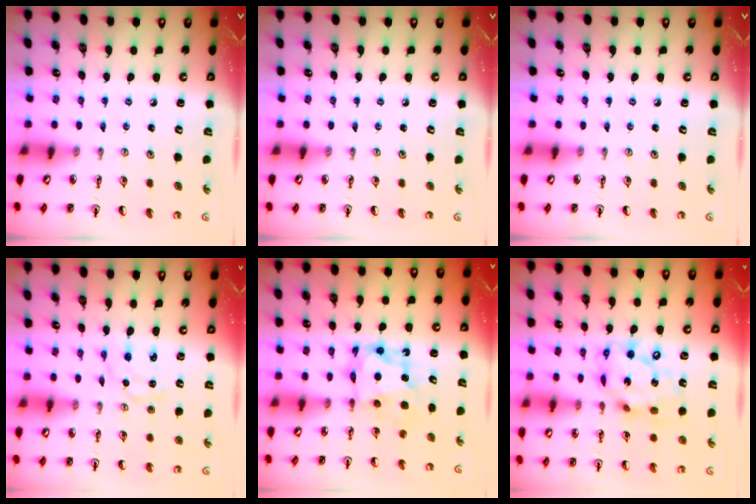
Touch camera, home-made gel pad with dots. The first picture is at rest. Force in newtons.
{"total": 0.0}
{"total": 0.0}
{"total": 1.2, "press": 1.2, "slide": 0.3}
{"total": 6.6, "press": 6.6, "slide": 0.6}
{"total": 14.6, "press": 14.6, "slide": 1.1}